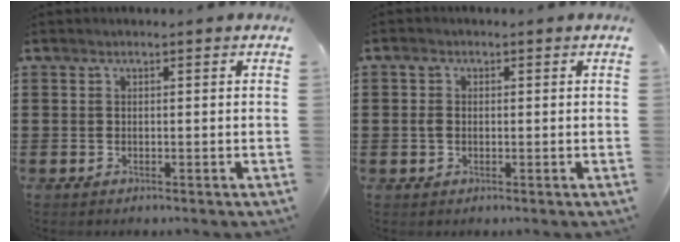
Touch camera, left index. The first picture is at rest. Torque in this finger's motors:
{"motor_torque": [-0.36, 0.59, -1.05, -0.21]}